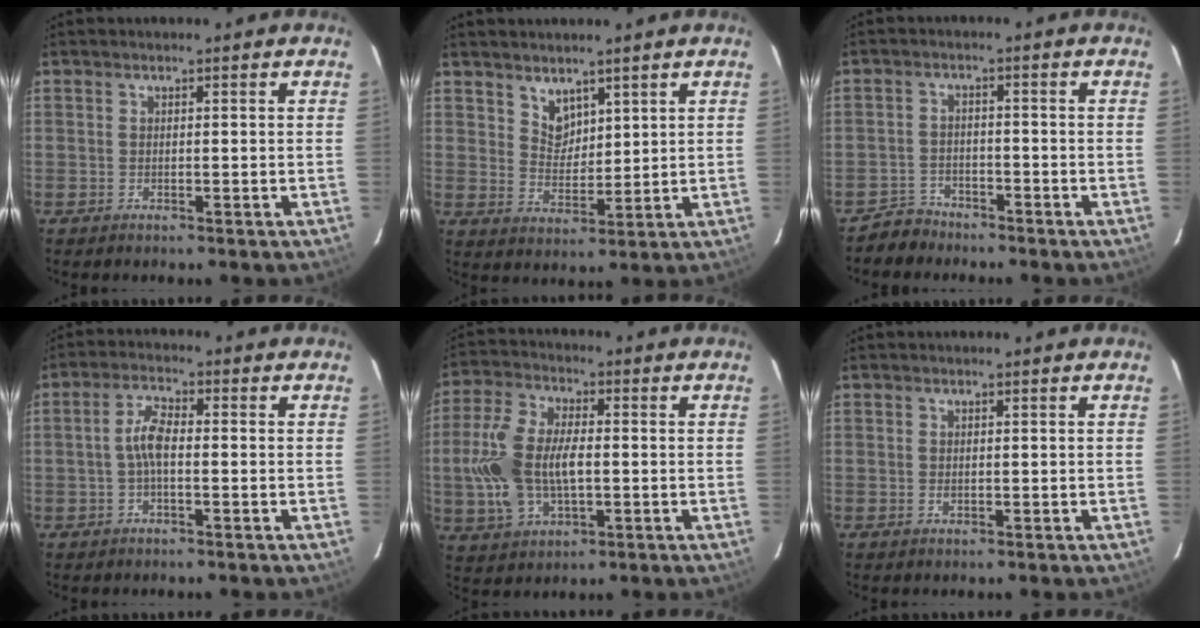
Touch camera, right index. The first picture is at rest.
{"total": 4.9, "force": [3.7, 3.0, 1.3], "torque": [-0.012, 0.006, 0.074]}
{"total": 4.2, "force": [-3.6, 2.1, -0.2], "torque": [-0.007, 0.011, -0.067]}
{"total": 4.2, "force": [-0.7, 1.5, 3.9], "torque": [-0.084, 0.013, -0.014]}
{"total": 13.6, "force": [-1.1, 7.6, 11.2], "torque": [-0.248, 0.009, -0.018]}
{"total": 0.6, "force": [0.0, 0.4, 0.4], "torque": [-0.009, 0.000, 0.000]}